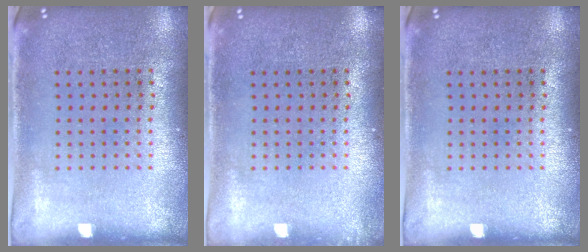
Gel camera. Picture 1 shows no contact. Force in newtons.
{"total": 0.7, "press": 0.7, "slide": 0.1}
{"total": 0.0}